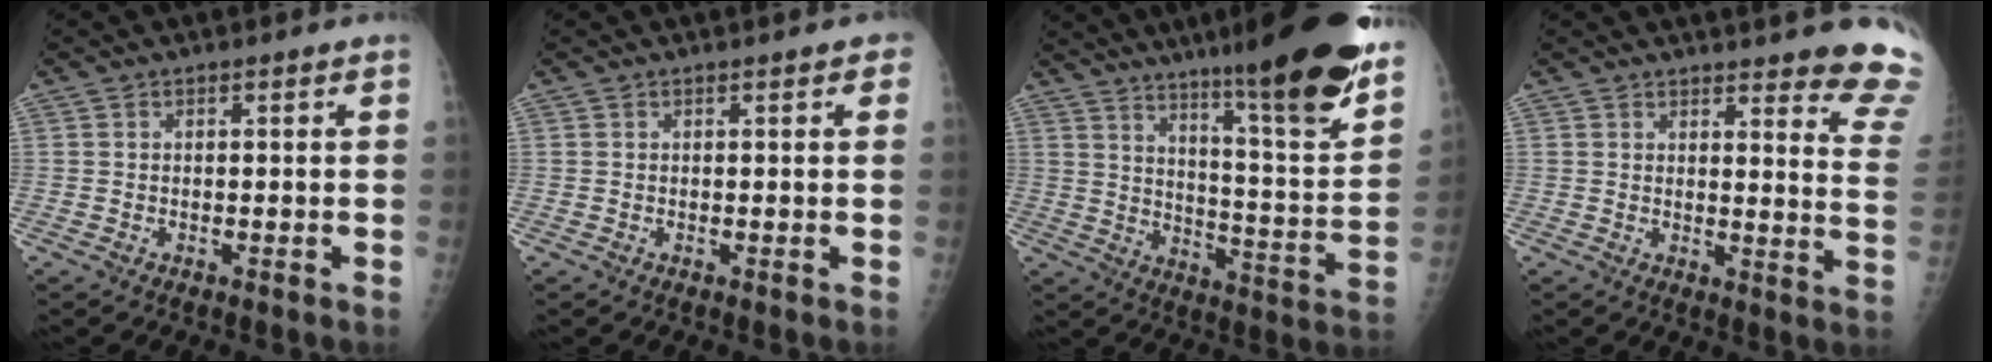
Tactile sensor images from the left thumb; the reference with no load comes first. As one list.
[{"total": 2.1, "force": [1.2, 0.8, 1.6], "torque": [-0.014, 0.002, 0.013]}, {"total": 24.2, "force": [17.1, 1.9, 17.1], "torque": [-0.233, -0.087, 0.252]}, {"total": 15.8, "force": [14.4, 1.7, 6.2], "torque": [-0.044, -0.130, 0.143]}]